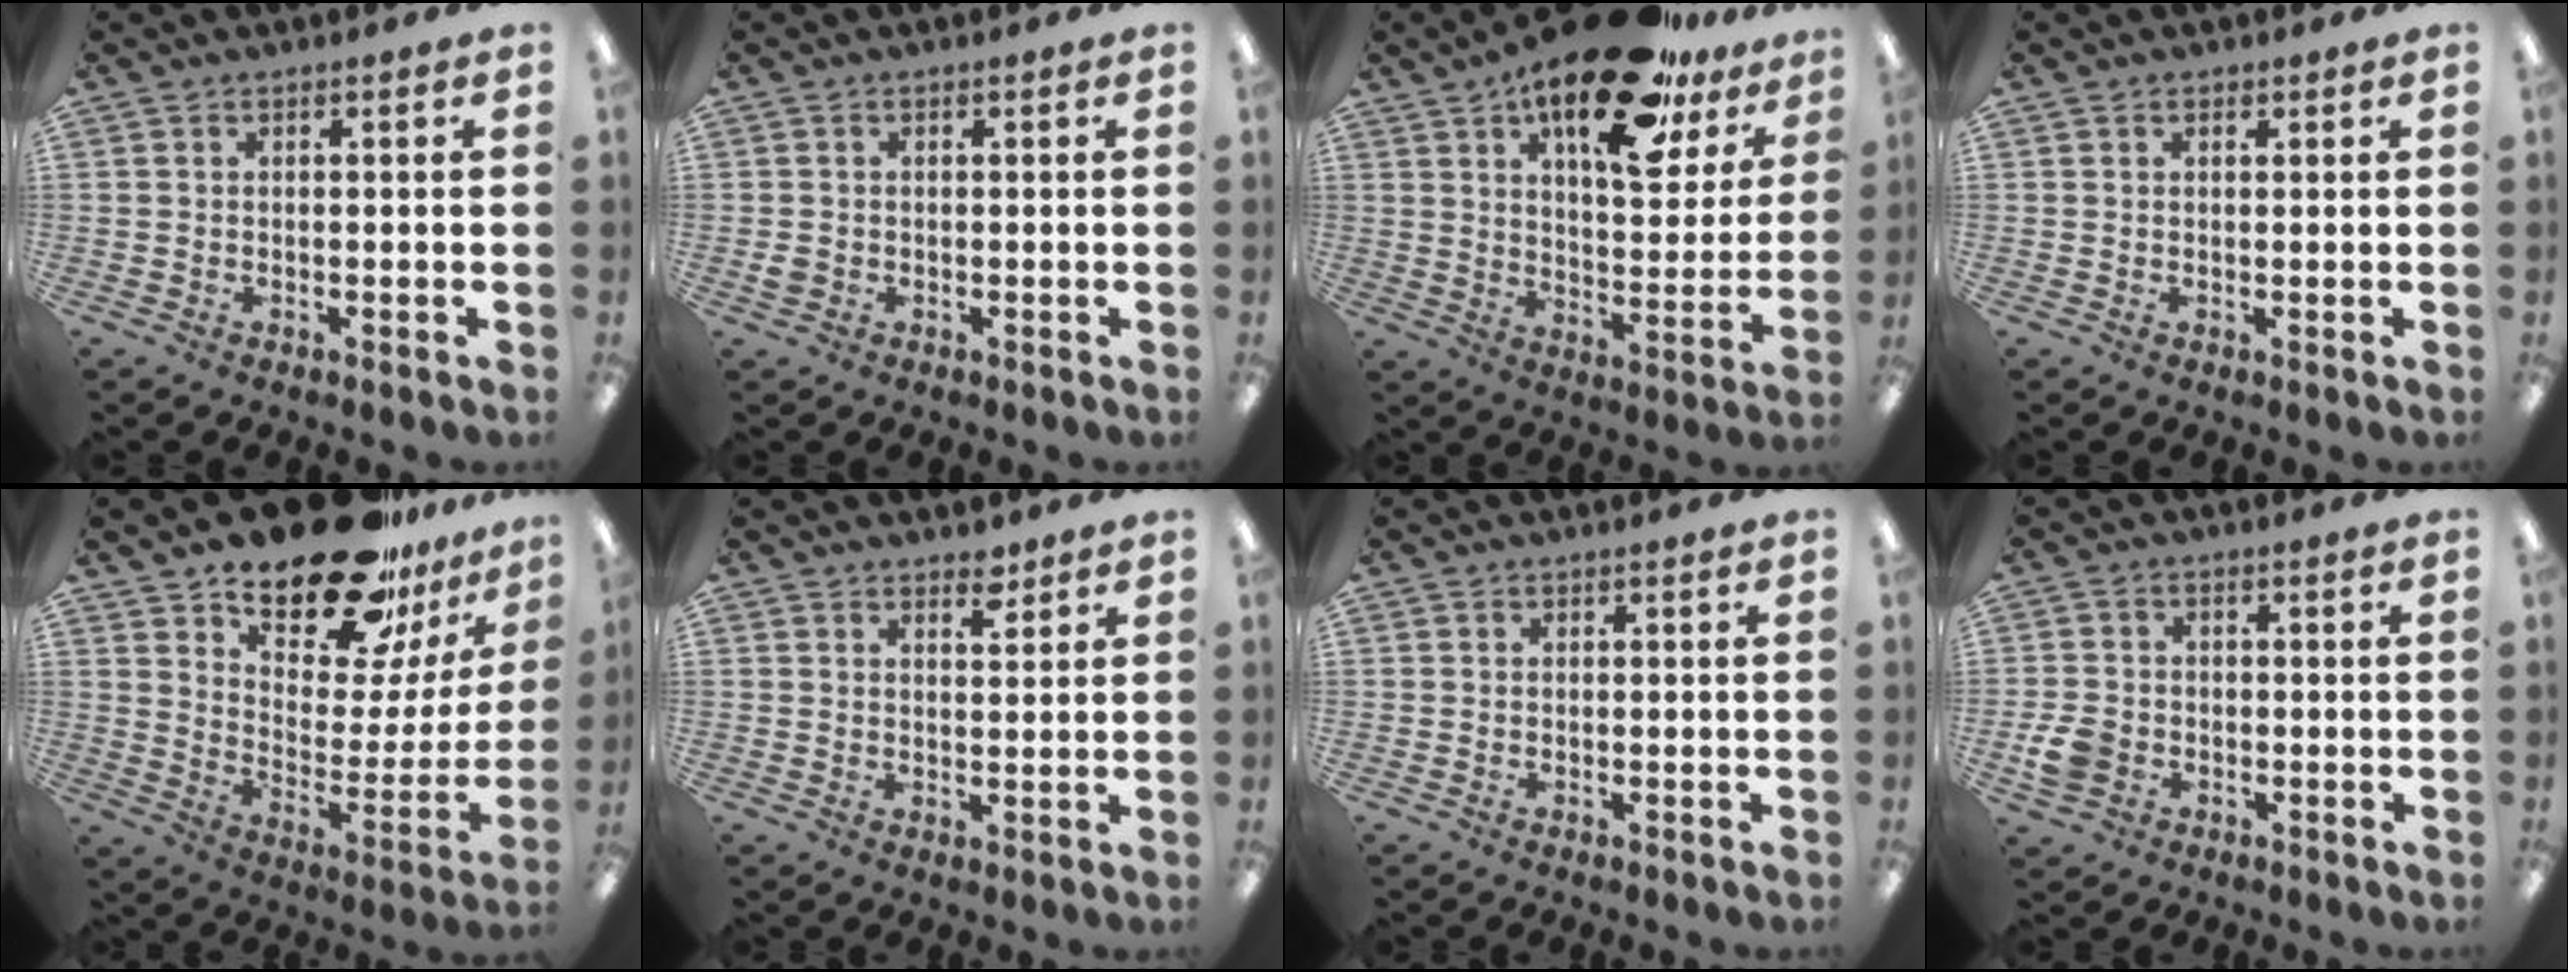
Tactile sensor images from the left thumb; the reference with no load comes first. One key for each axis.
{"total": 1.6, "fx": -0.1, "fy": 1.4, "fz": 0.7, "tx": -0.006, "ty": 0.001, "tz": -0.004}
{"total": 22.8, "fx": 15.4, "fy": 8.8, "fz": 14.4, "tx": -0.216, "ty": -0.084, "tz": 0.254}
{"total": 1.1, "fx": 0.7, "fy": 0.6, "fz": 0.7, "tx": -0.015, "ty": 0.001, "tz": 0.013}
{"total": 24.1, "fx": 18.5, "fy": 9.8, "fz": 11.9, "tx": -0.172, "ty": -0.118, "tz": 0.313}
{"total": 3.4, "fx": 2.8, "fy": 1.3, "fz": 1.3, "tx": -0.007, "ty": -0.017, "tz": 0.047}
{"total": 0.0}
{"total": 5.6, "fx": -1.9, "fy": 4.3, "fz": 2.9, "tx": -0.056, "ty": 0.006, "tz": -0.037}